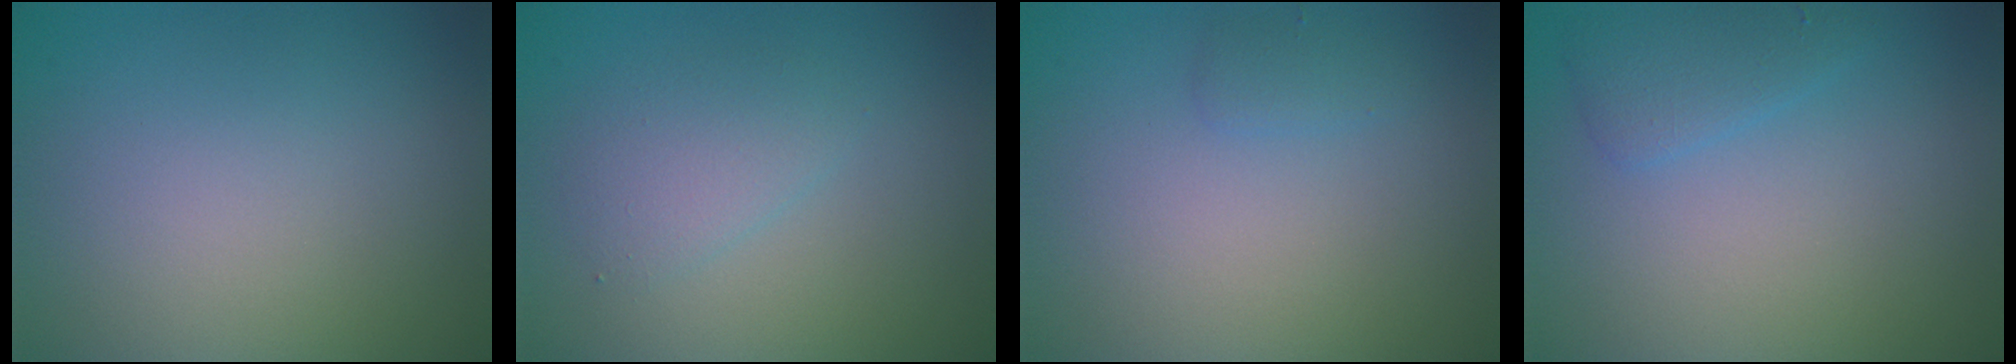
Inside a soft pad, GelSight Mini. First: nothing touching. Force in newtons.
{"total": 2.0, "press": 2.0, "slide": 0.1}
{"total": 0.9, "press": 0.9, "slide": 0.0}
{"total": 1.9, "press": 1.9, "slide": 0.1}